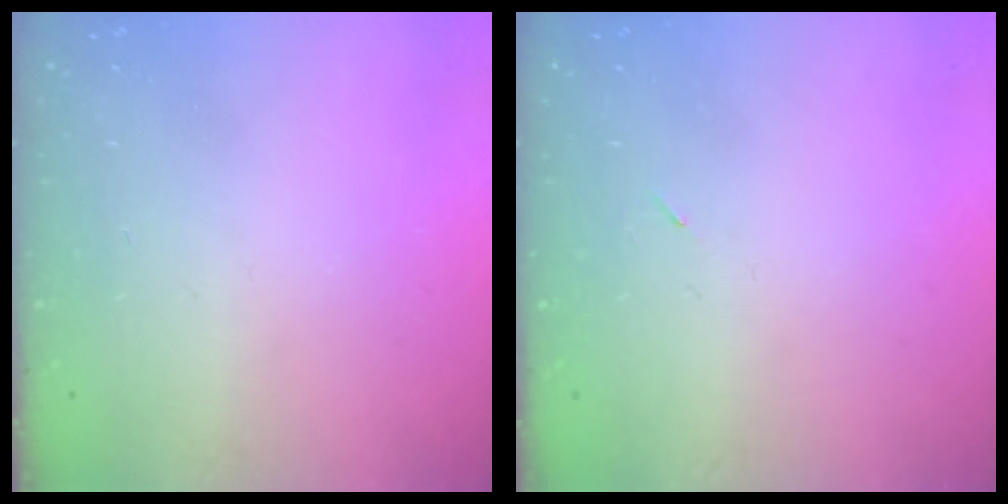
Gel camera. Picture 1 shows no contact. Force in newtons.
{"total": 2.2, "press": 1.9, "slide": 1.2}